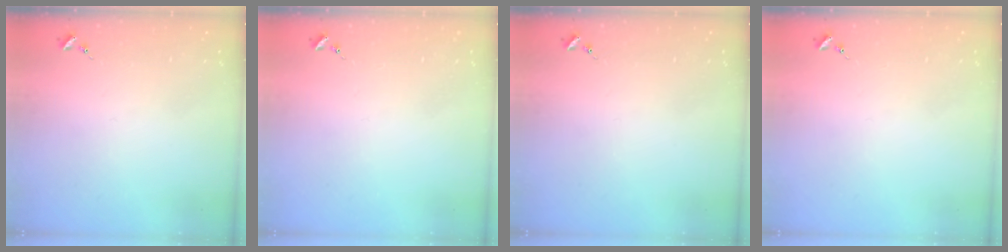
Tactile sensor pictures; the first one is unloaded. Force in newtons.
{"total": 0.0}
{"total": 0.0}
{"total": 0.0}